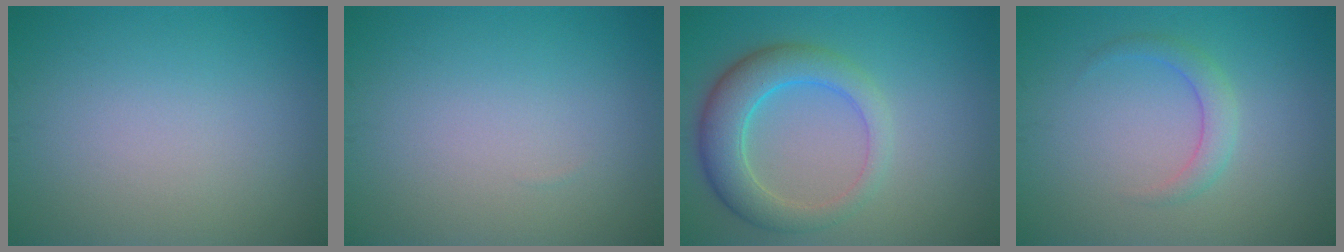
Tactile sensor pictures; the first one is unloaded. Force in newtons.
{"total": 0.0}
{"total": 5.4, "press": 5.4, "slide": 0.2}
{"total": 1.9, "press": 1.9, "slide": 0.1}